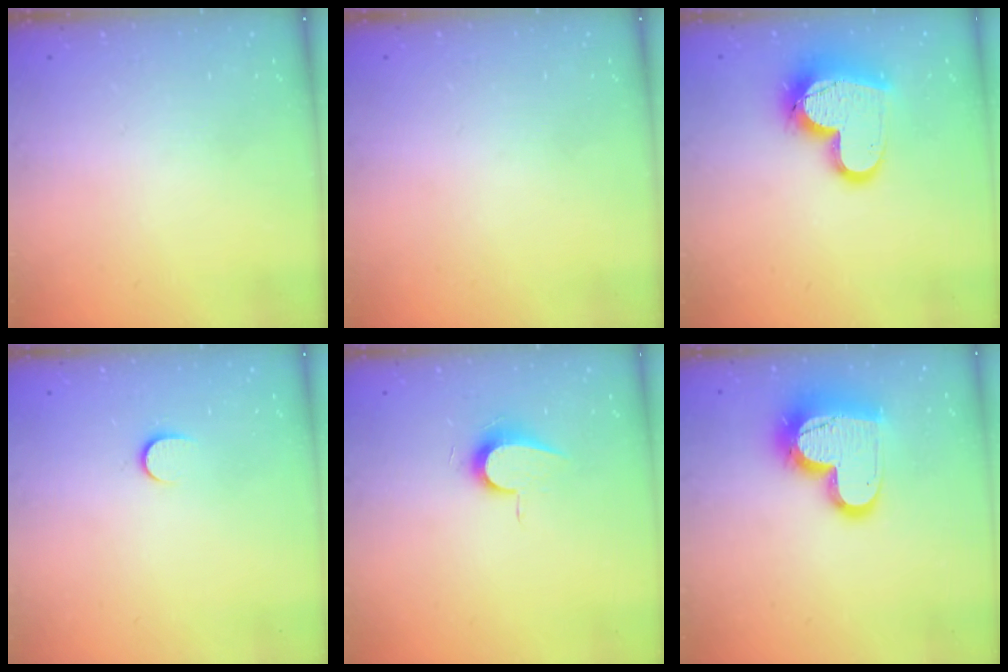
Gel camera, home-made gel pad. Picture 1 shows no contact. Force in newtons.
{"total": 0.0}
{"total": 15.9, "press": 15.9, "slide": 1.3}
{"total": 4.4, "press": 4.4, "slide": 0.5}
{"total": 7.1, "press": 7.1, "slide": 0.7}
{"total": 17.4, "press": 17.4, "slide": 1.4}